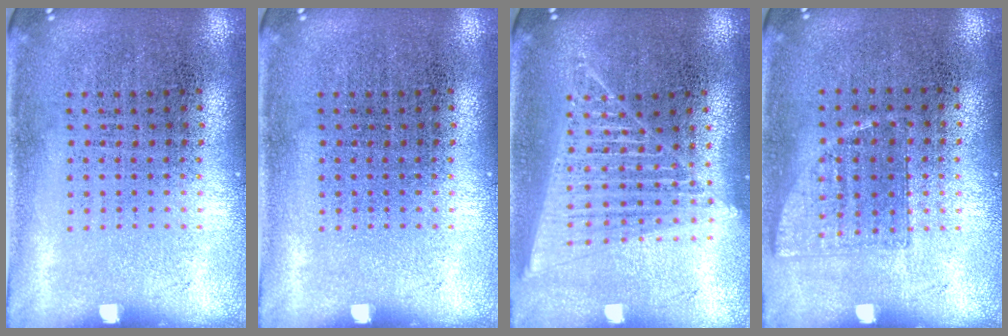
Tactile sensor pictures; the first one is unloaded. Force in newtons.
{"total": 0.0}
{"total": 1.9, "press": 1.7, "slide": 0.8}
{"total": 0.7, "press": 0.7, "slide": 0.2}